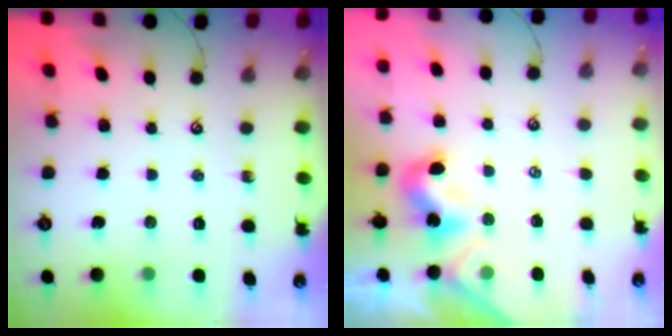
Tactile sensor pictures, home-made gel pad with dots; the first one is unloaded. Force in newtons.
{"total": 2.0, "press": 1.9, "slide": 0.5}